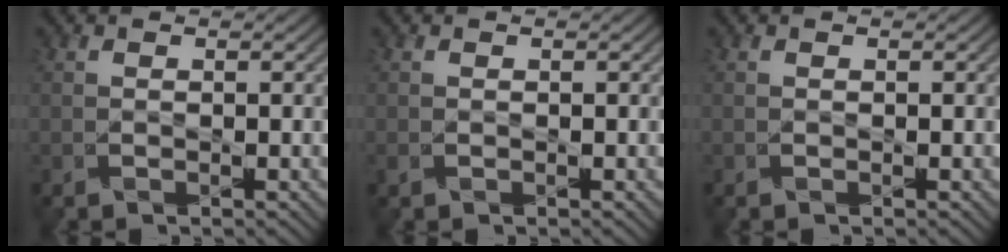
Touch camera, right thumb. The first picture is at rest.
{"total": 0.6, "force": [-0.2, 0.4, 0.3], "torque": [-0.009, -0.004, -0.005]}
{"total": 0.0}